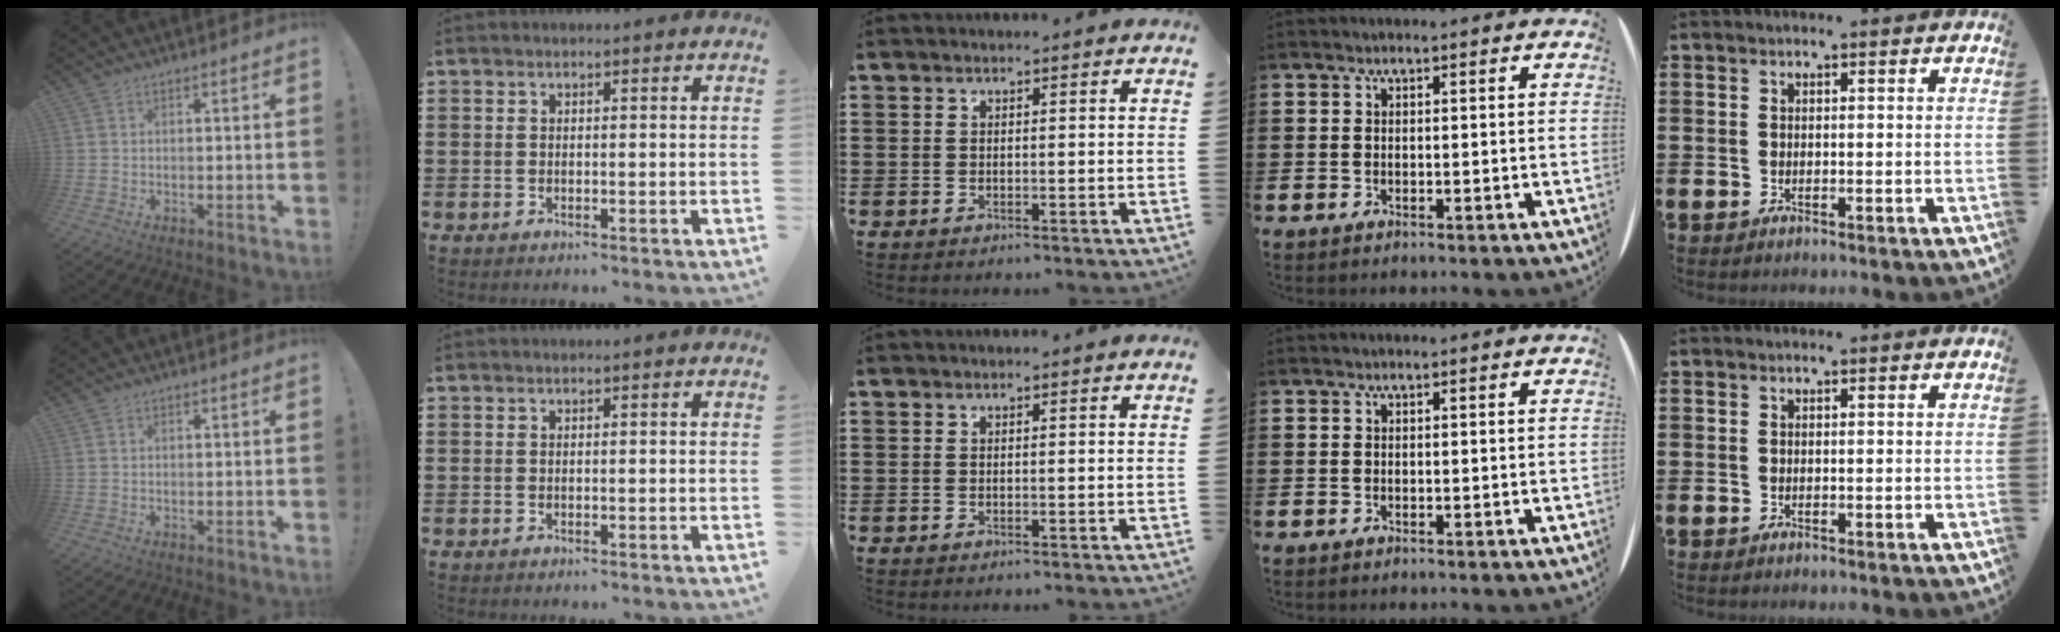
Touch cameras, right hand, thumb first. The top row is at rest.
{}